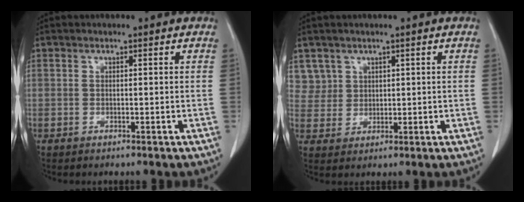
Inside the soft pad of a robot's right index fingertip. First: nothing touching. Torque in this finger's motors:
{"motor_torque": [-0.32, 0.38, -0.01, -0.02]}